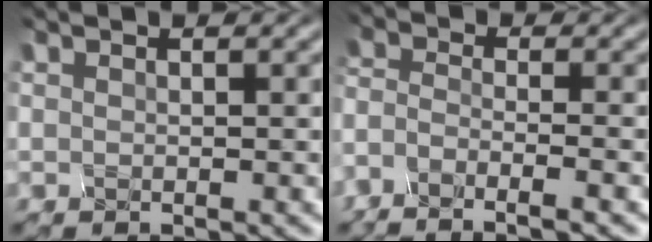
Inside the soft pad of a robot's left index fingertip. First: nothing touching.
{"total": 3.8, "force": [-3.4, 0.5, 1.4], "torque": [-0.009, -0.008, -0.061]}